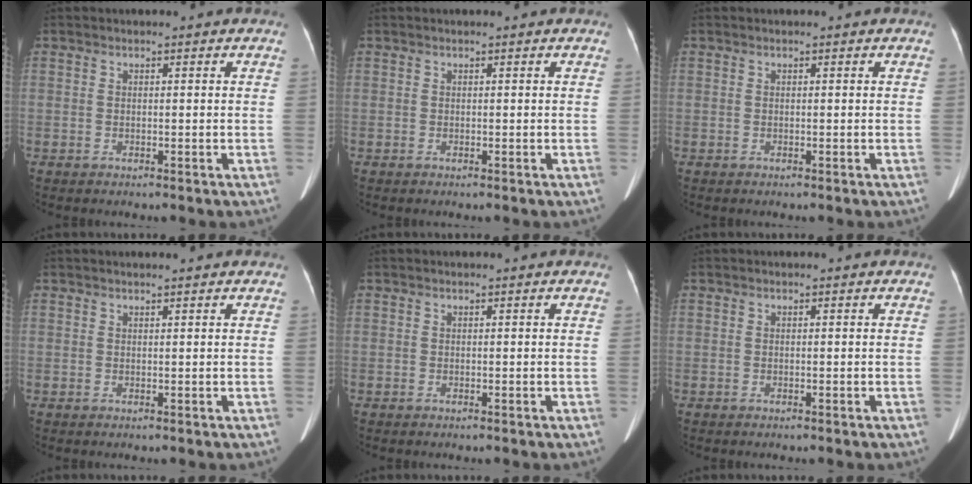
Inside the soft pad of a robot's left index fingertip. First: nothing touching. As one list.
[{"total": 0.0}, {"total": 0.0}, {"total": 2.0, "force": [1.8, 0.0, 0.9], "torque": [-0.010, 0.016, 0.026]}, {"total": 0.0}, {"total": 0.0}]